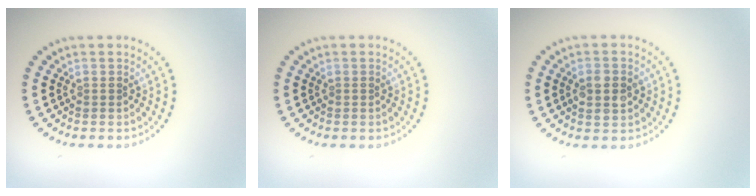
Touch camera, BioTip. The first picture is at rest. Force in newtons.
{"total": 0.0}
{"total": 2.1, "press": 2.1, "slide": 0.2}